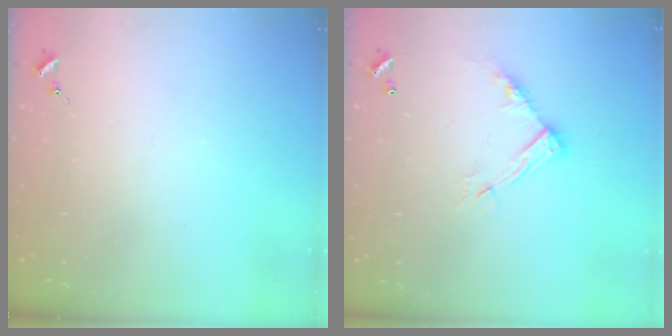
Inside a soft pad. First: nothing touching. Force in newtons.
{"total": 10.9, "press": 10.9, "slide": 0.4}